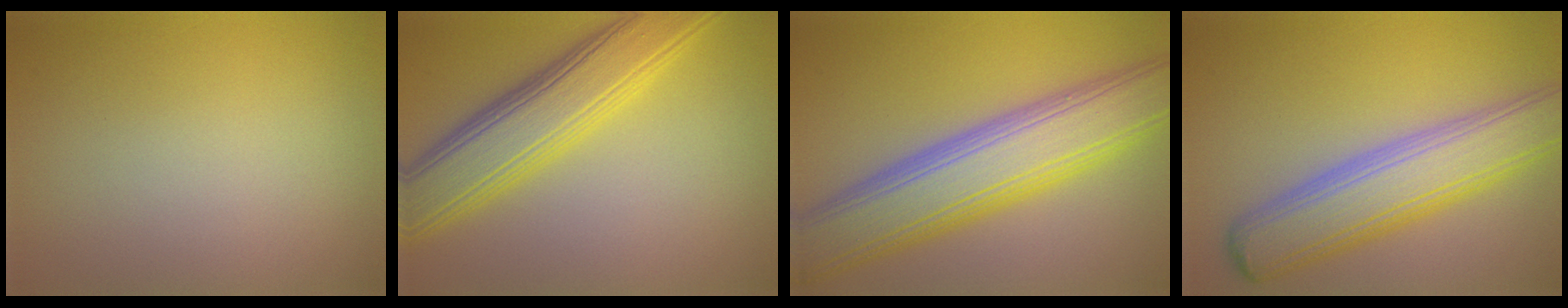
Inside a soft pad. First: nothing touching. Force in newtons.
{"total": 7.5, "press": 7.5, "slide": 0.2}
{"total": 10.0, "press": 10.0, "slide": 0.2}
{"total": 7.6, "press": 7.6, "slide": 0.2}